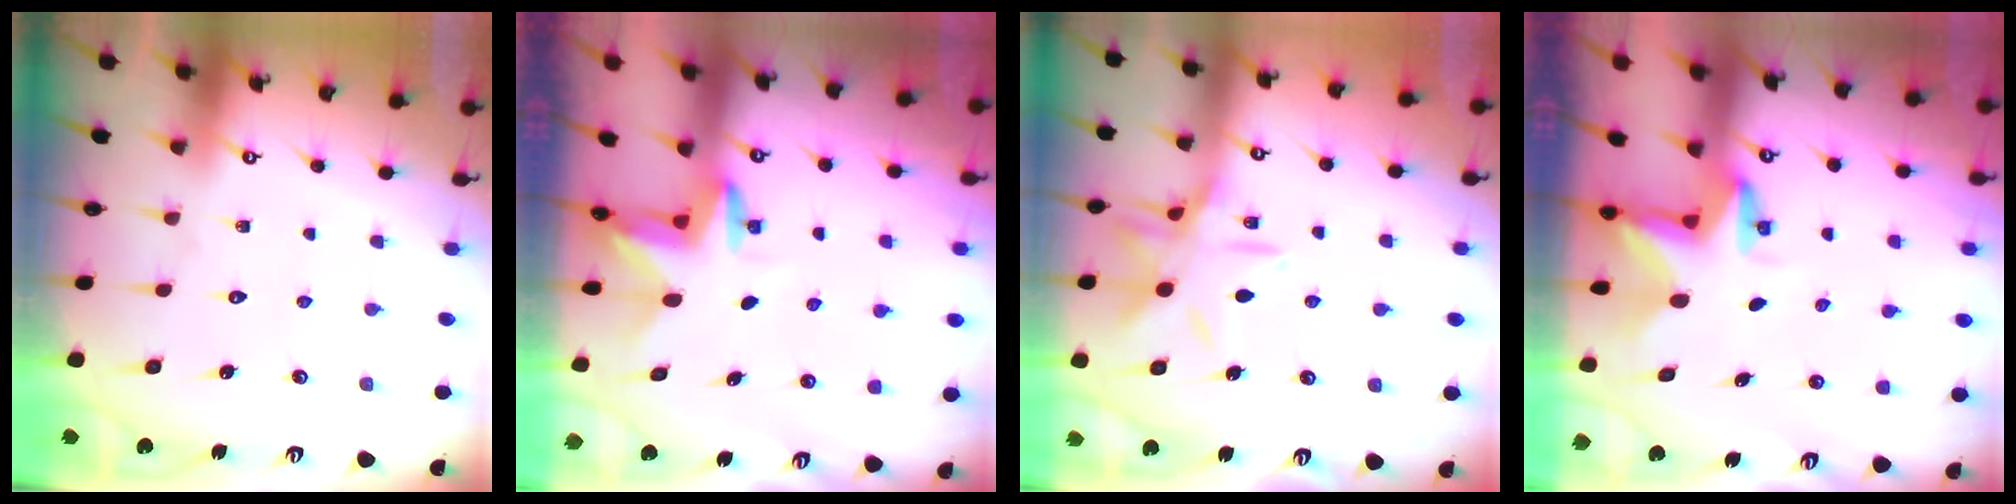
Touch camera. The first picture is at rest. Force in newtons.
{"total": 3.4, "press": 3.4, "slide": 0.3}
{"total": 11.8, "press": 11.7, "slide": 0.8}
{"total": 2.8, "press": 2.8, "slide": 0.2}